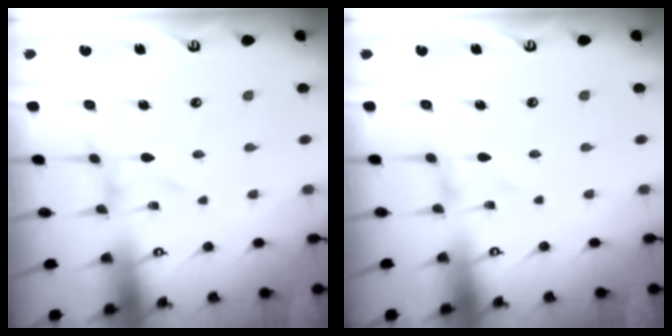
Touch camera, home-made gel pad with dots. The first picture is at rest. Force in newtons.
{"total": 0.9, "press": 0.9, "slide": 0.1}